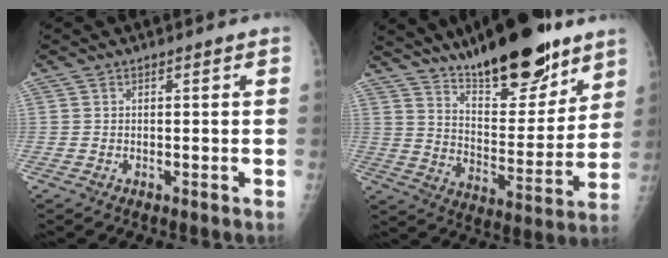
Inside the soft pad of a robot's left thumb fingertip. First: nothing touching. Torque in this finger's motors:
{"motor_torque": [0.52, 0.38, 0.04, -0.45, 0.08]}